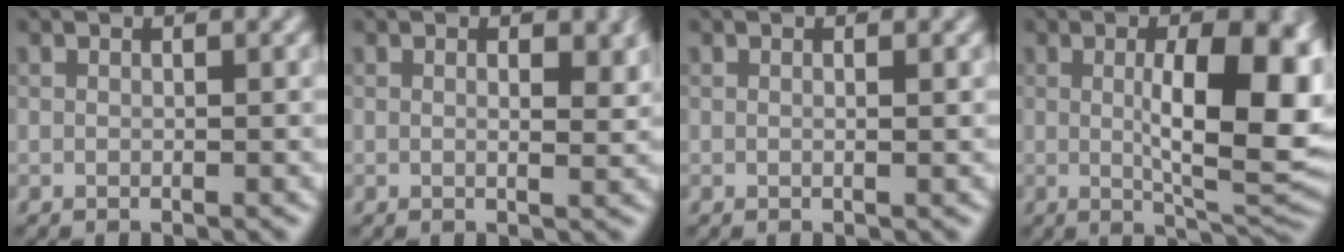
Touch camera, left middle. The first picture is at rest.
{"total": 2.1, "force": [0.7, 0.8, 1.9], "torque": [-0.023, -0.003, 0.011]}
{"total": 0.6, "force": [0.1, 0.1, 0.5], "torque": [-0.009, 0.000, -0.001]}
{"total": 11.0, "force": [0.7, 3.4, 10.4], "torque": [-0.145, -0.006, 0.017]}